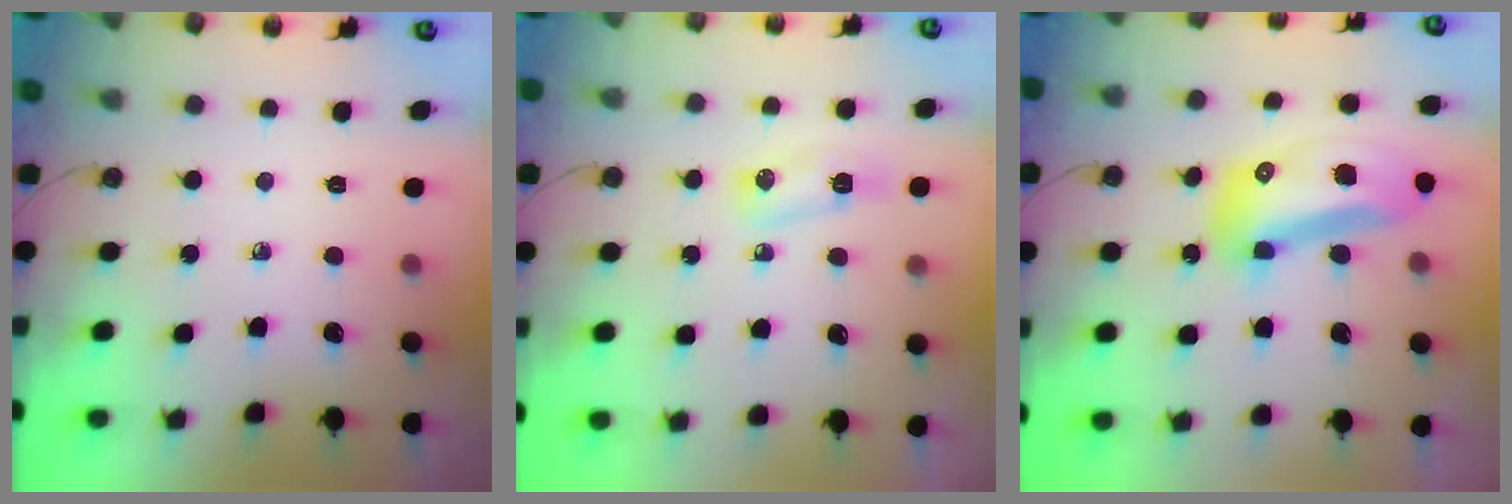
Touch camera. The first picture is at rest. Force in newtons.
{"total": 5.9, "press": 5.8, "slide": 0.6}
{"total": 15.8, "press": 15.7, "slide": 1.9}